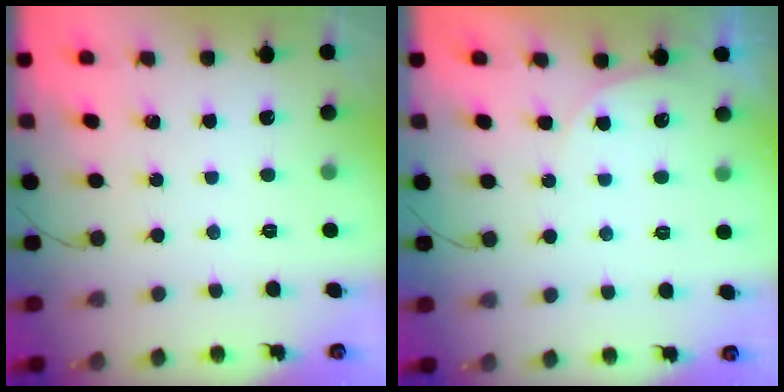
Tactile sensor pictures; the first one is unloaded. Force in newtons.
{"total": 3.6, "press": 3.6, "slide": 0.5}